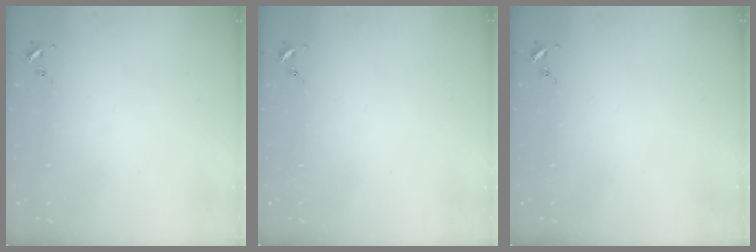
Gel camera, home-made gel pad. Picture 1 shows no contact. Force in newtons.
{"total": 0.0}
{"total": 0.0}